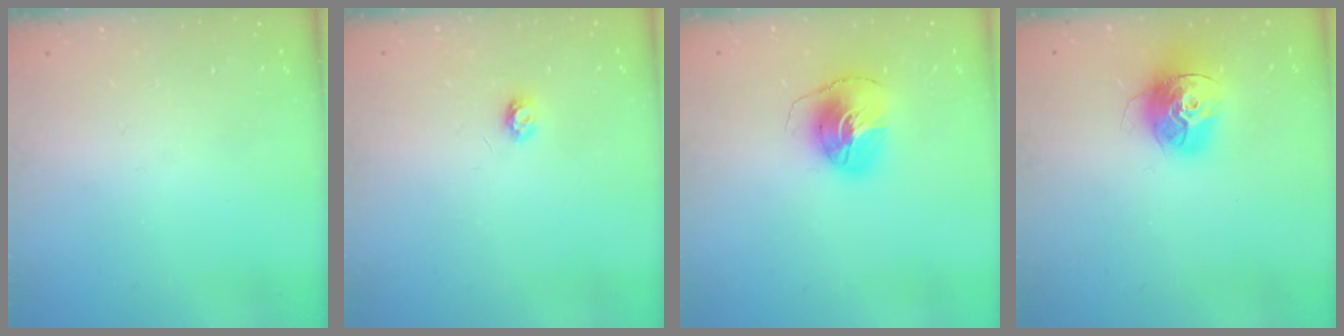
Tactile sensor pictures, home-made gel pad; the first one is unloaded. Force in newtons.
{"total": 3.4, "press": 3.4, "slide": 0.3}
{"total": 8.6, "press": 8.6, "slide": 0.9}
{"total": 14.5, "press": 14.4, "slide": 1.4}